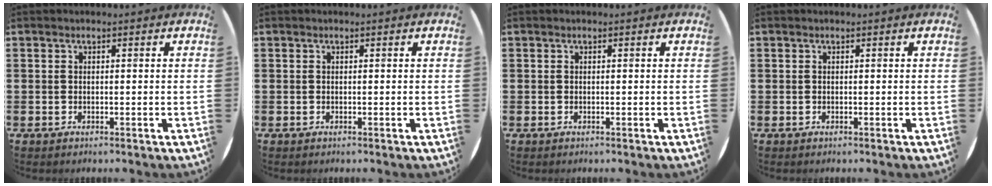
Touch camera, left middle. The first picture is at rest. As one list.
[{"total": 0.0}, {"total": 0.0}, {"total": 0.0}]